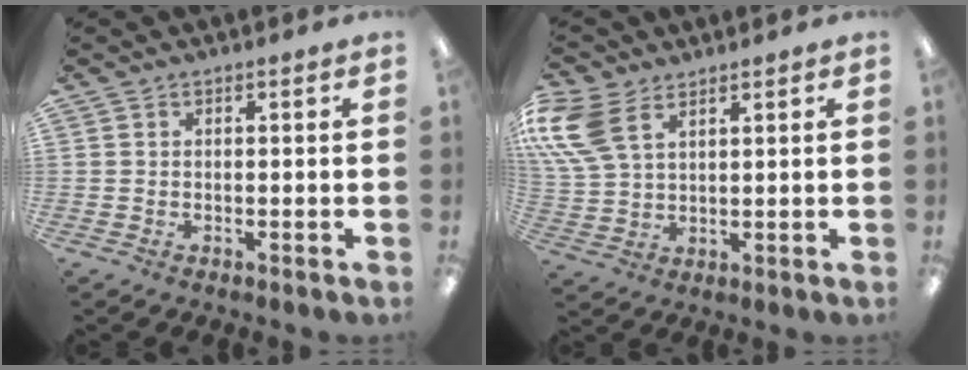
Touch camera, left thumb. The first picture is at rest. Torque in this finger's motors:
{"motor_torque": [0.17, 0.99, 1.45, -1.32, 0.69]}